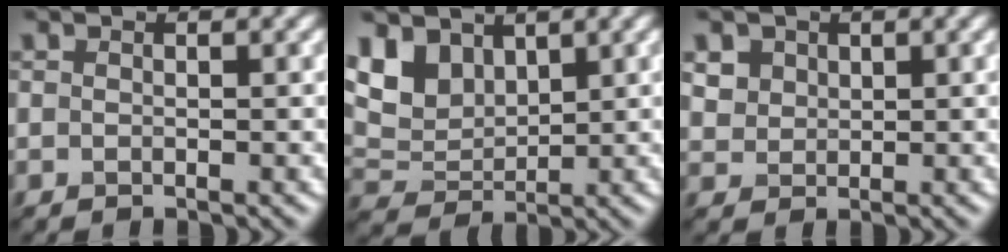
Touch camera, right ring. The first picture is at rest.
{"total": 3.5, "force": [2.5, 2.2, 1.2], "torque": [-0.056, 0.000, 0.074]}
{"total": 1.4, "force": [1.0, 0.9, -0.3], "torque": [-0.026, 0.003, 0.047]}